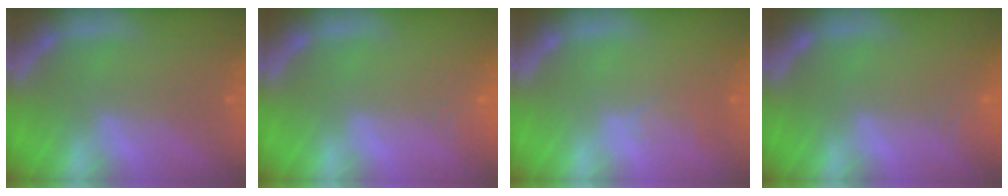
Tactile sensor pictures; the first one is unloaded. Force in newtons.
{"total": 1.9}
{"total": 1.5}
{"total": 2.4}